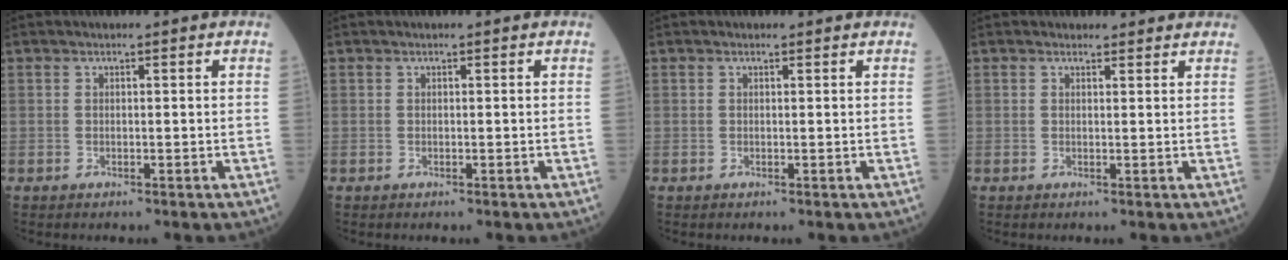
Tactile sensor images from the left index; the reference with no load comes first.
{"total": 0.0}
{"total": 0.0}
{"total": 2.1, "force": [2.0, 0.8, 0.1], "torque": [-0.004, 0.002, 0.017]}